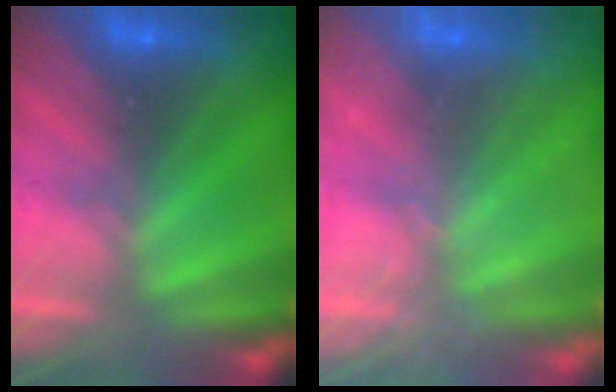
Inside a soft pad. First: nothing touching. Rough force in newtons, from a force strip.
{"total": 2.4}